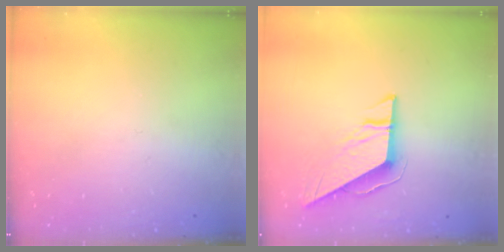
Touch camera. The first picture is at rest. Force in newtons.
{"total": 9.0, "press": 9.0, "slide": 0.4}